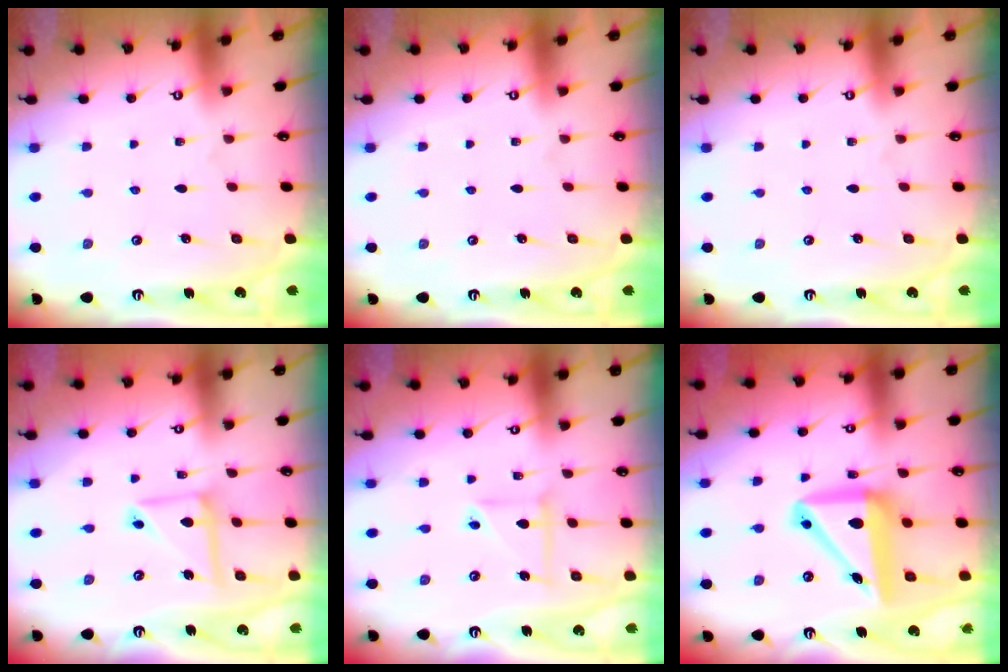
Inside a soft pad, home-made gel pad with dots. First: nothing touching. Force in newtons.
{"total": 0.0}
{"total": 0.0}
{"total": 10.0, "press": 9.9, "slide": 0.8}
{"total": 5.7, "press": 5.5, "slide": 1.3}
{"total": 14.0, "press": 13.6, "slide": 3.3}